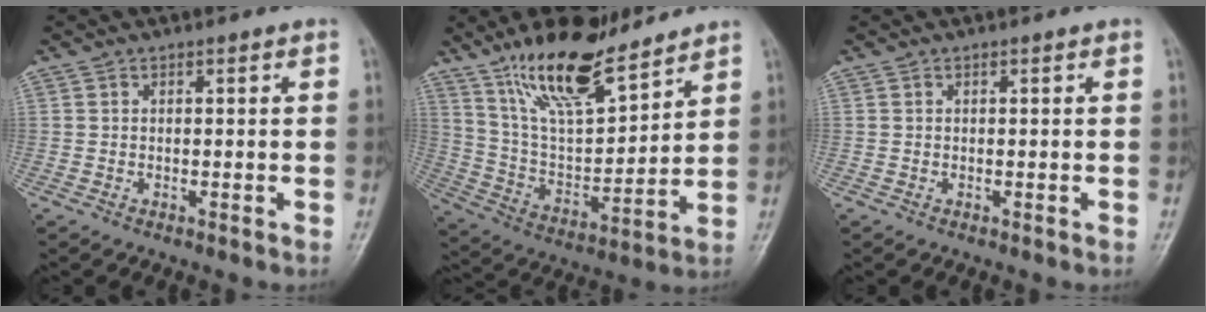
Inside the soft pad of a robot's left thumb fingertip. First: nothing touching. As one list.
[{"total": 17.6, "force": [13.1, 5.4, 10.6], "torque": [-0.158, -0.069, 0.246]}, {"total": 0.0}]